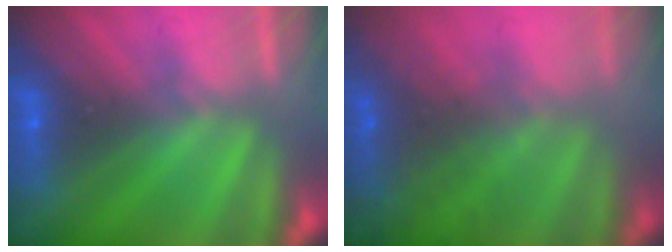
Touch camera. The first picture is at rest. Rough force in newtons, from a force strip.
{"total": 10.2}